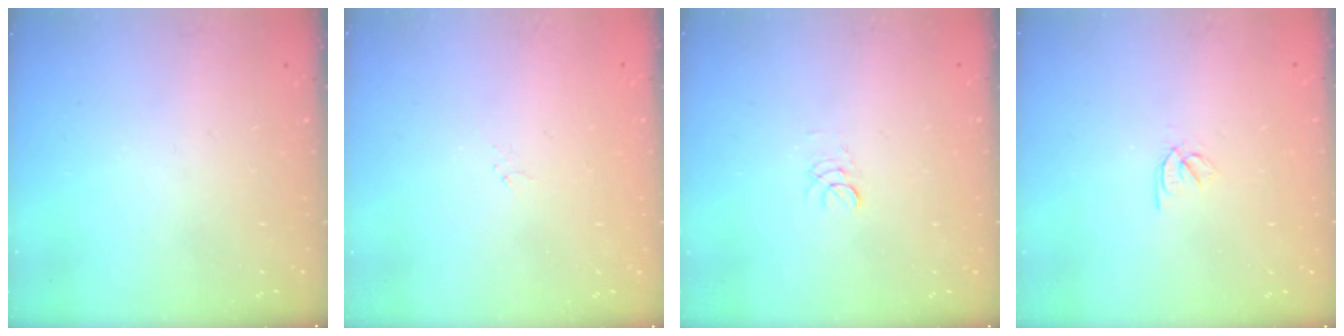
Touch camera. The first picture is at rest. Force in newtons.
{"total": 0.9, "press": 0.8, "slide": 0.4}
{"total": 2.9, "press": 2.8, "slide": 0.3}
{"total": 2.5, "press": 2.4, "slide": 0.7}